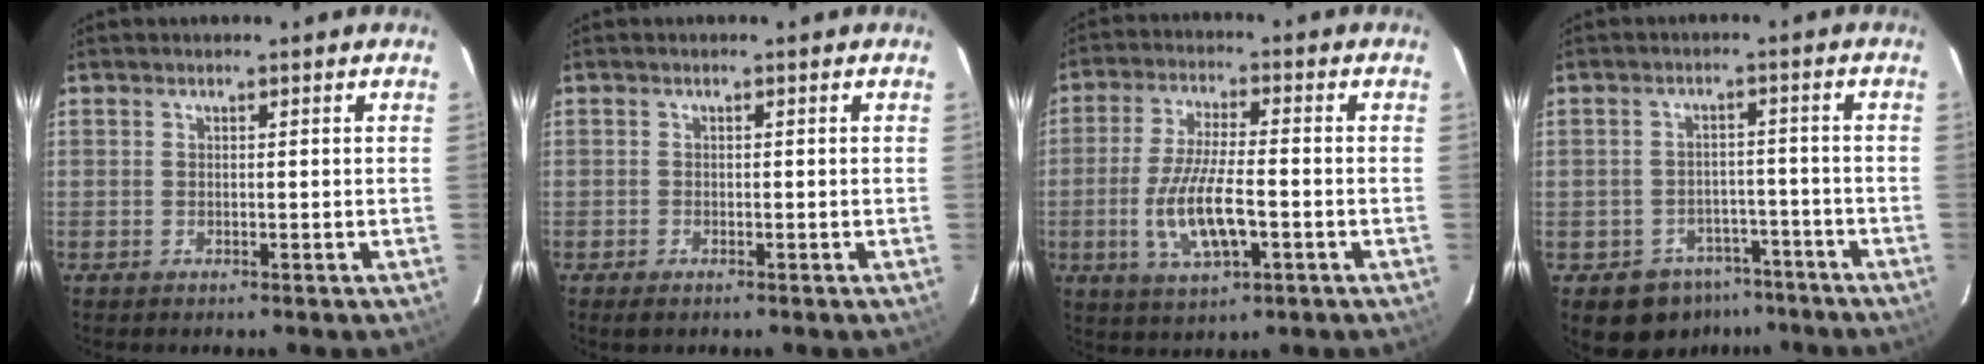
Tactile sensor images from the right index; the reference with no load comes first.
{"total": 1.2, "force": [-0.9, 0.6, 0.6], "torque": [-0.011, -0.004, -0.018]}
{"total": 11.3, "force": [-3.1, 3.4, 10.4], "torque": [-0.209, -0.010, -0.054]}
{"total": 8.0, "force": [-5.2, 5.9, 1.6], "torque": [-0.037, 0.029, -0.055]}